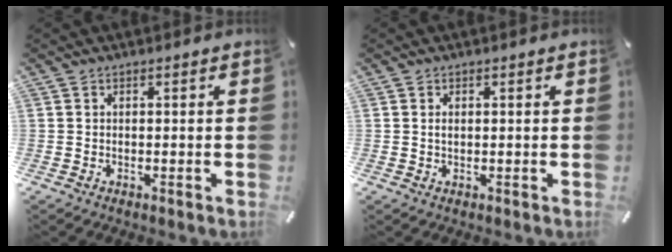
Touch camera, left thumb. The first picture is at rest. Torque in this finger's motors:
{"motor_torque": [-0.20, -0.29, 0.25, -0.07, 0.01]}